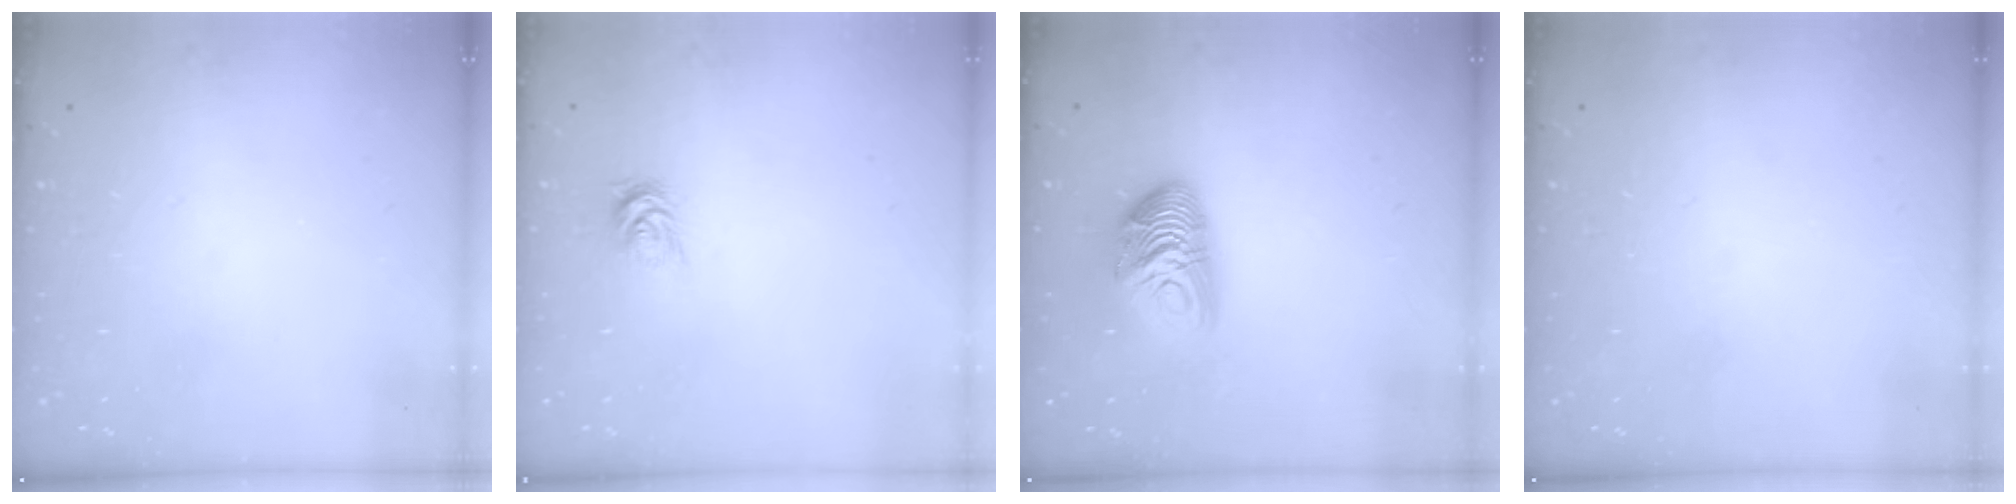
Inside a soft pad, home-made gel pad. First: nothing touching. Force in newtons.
{"total": 3.4, "press": 3.4, "slide": 0.5}
{"total": 11.1, "press": 11.1, "slide": 0.6}
{"total": 0.0}